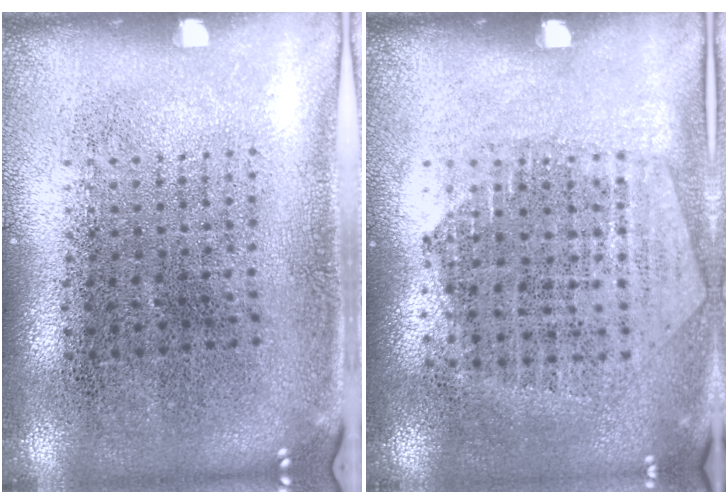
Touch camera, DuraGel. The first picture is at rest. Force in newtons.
{"total": 1.3, "press": 1.1, "slide": 0.5}